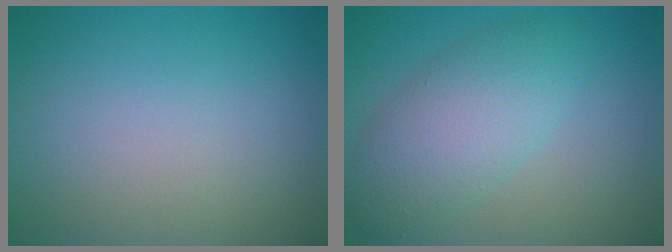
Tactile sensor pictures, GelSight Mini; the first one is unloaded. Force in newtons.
{"total": 5.3, "press": 5.3, "slide": 0.1}